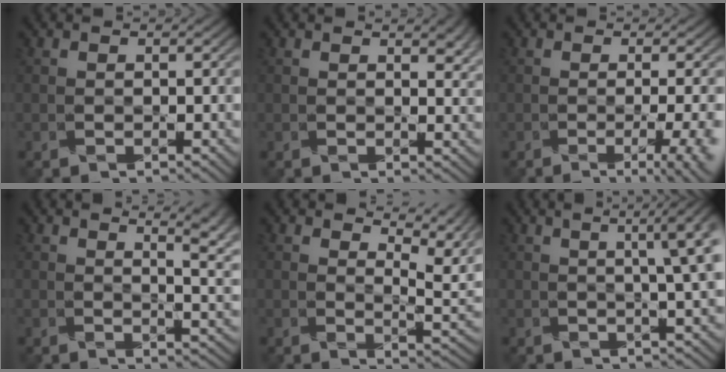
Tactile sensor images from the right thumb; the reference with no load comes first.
{"total": 2.5, "force": [1.4, 1.2, 1.8], "torque": [-0.027, -0.004, 0.024]}
{"total": 6.1, "force": [-2.0, 1.5, 5.5], "torque": [-0.061, 0.002, -0.019]}
{"total": 7.4, "force": [4.2, 2.4, 5.6], "torque": [-0.051, 0.018, 0.052]}
{"total": 7.4, "force": [4.5, 2.7, 5.2], "torque": [-0.087, -0.001, 0.068]}
{"total": 5.9, "force": [1.8, 1.0, 5.6], "torque": [-0.062, 0.025, 0.024]}